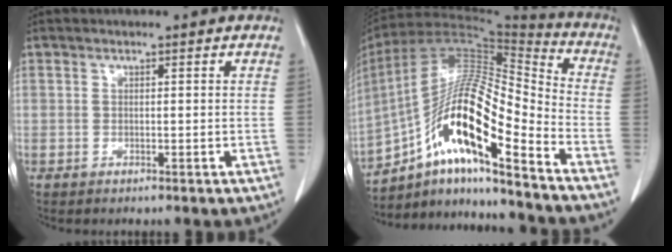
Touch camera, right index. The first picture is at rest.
{"total": 19.7, "force": [-10.6, 3.0, 16.3], "torque": [-0.315, 0.008, -0.188]}